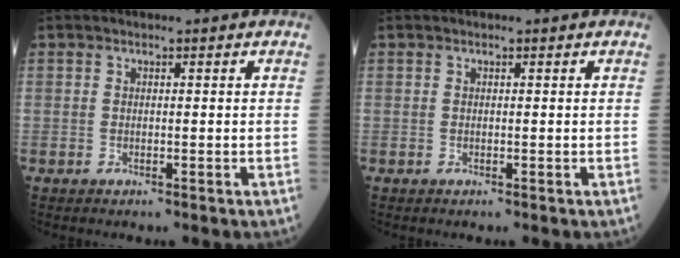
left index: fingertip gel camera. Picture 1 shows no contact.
{"total": 0.0}